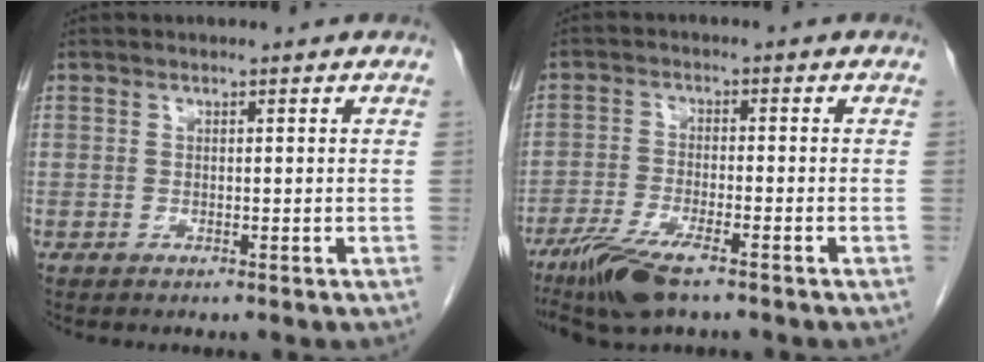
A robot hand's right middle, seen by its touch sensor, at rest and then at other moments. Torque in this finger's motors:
{"motor_torque": [0.13, -0.32, 0.10, 0.06]}